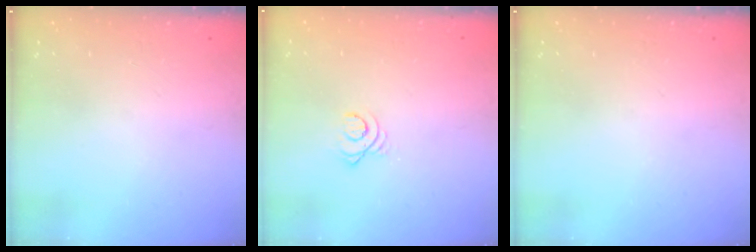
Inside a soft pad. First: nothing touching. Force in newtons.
{"total": 2.9, "press": 2.9, "slide": 0.4}
{"total": 0.0}